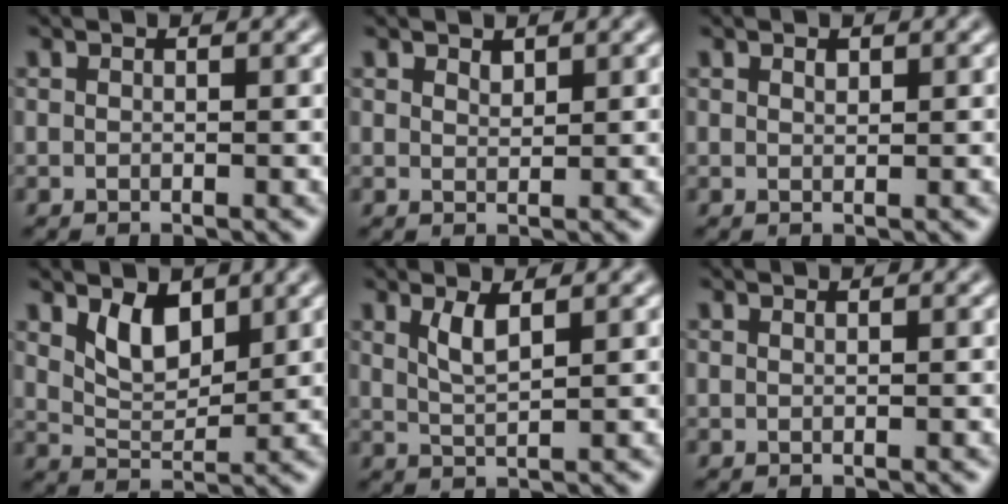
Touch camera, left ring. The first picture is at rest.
{"total": 0.9, "force": [0.8, 0.3, 0.3], "torque": [-0.007, -0.002, 0.016]}
{"total": 0.6, "force": [0.4, 0.3, 0.3], "torque": [-0.006, -0.002, 0.009]}
{"total": 3.6, "force": [2.0, 1.9, 2.4], "torque": [-0.050, -0.007, 0.037]}
{"total": 2.2, "force": [1.2, 0.5, 1.8], "torque": [-0.036, -0.005, 0.025]}
{"total": 0.0}